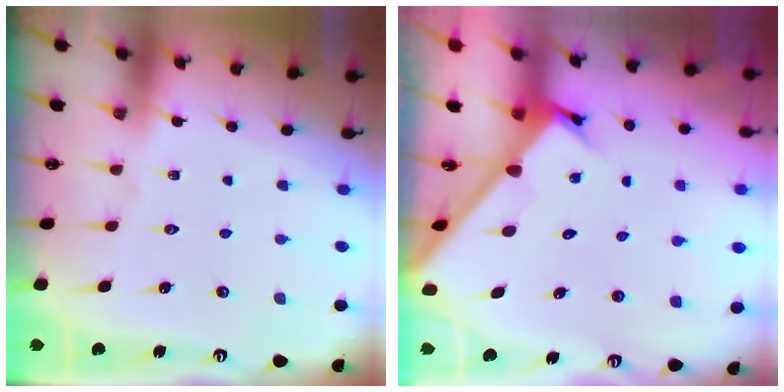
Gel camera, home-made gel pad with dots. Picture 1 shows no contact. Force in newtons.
{"total": 2.8, "press": 2.8, "slide": 0.2}